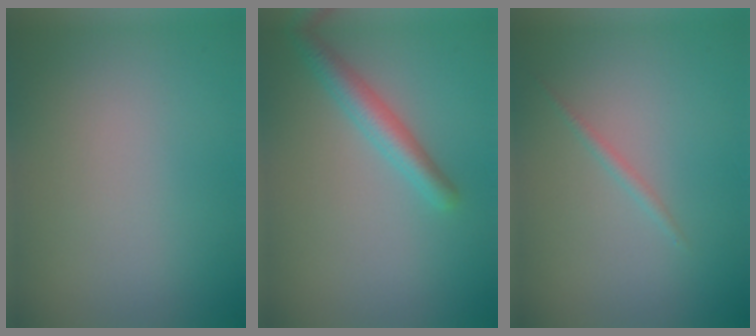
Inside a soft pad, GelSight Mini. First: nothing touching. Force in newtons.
{"total": 2.9, "press": 2.9, "slide": 0.1}
{"total": 0.8, "press": 0.8, "slide": 0.0}